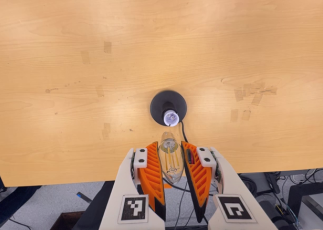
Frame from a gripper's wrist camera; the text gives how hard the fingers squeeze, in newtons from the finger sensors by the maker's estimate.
{"total": 13.9, "left": 14.9, "right": 13.0}